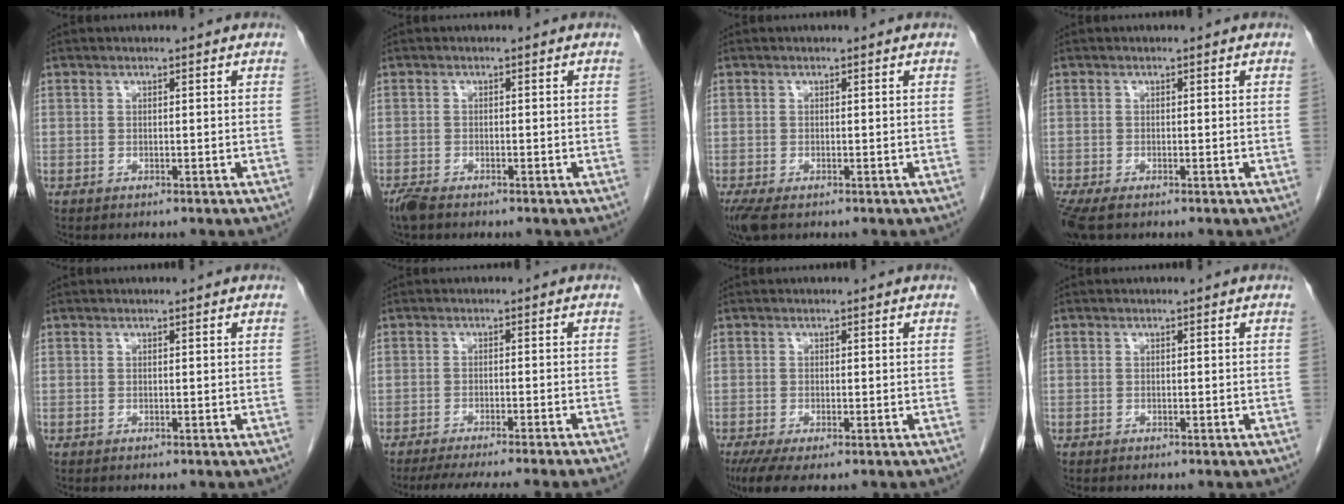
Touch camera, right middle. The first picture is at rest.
{"total": 2.5, "force": [-2.0, 0.7, 1.3], "torque": [-0.032, -0.007, -0.037]}
{"total": 3.6, "force": [-2.4, 1.4, 2.3], "torque": [-0.049, -0.014, -0.040]}
{"total": 4.1, "force": [-2.9, 1.3, 2.5], "torque": [-0.054, -0.014, -0.049]}
{"total": 0.0}
{"total": 12.3, "force": [-10.7, -1.4, 5.9], "torque": [-0.056, -0.027, -0.150]}
{"total": 4.5, "force": [-2.7, 1.2, 3.4], "torque": [-0.063, -0.017, -0.045]}
{"total": 0.0}